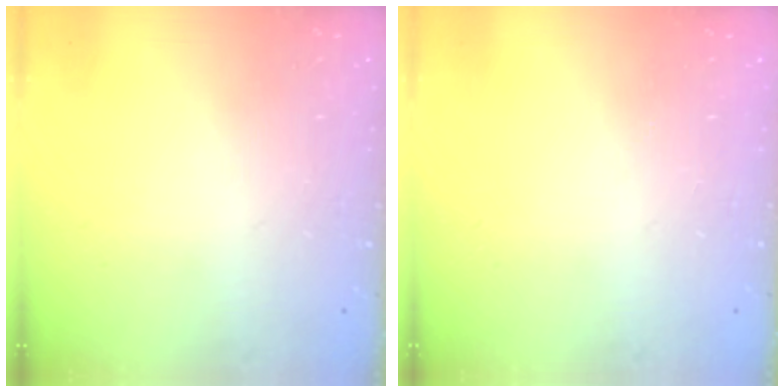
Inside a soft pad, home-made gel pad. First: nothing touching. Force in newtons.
{"total": 0.0}